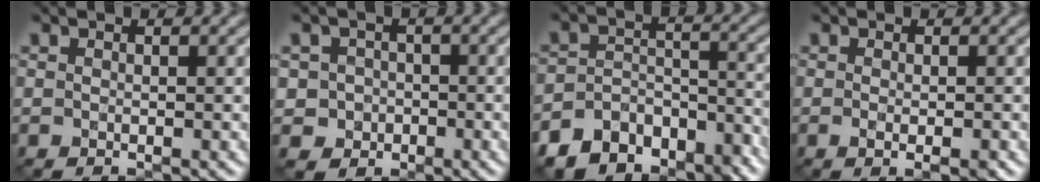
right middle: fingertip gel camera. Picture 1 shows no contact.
{"total": 2.8, "force": [-0.6, 2.7, 0.5], "torque": [0.009, 0.000, -0.011]}
{"total": 10.2, "force": [-8.3, 5.5, 2.2], "torque": [-0.043, 0.000, -0.118]}
{"total": 1.8, "force": [-0.6, 0.3, 1.7], "torque": [-0.026, -0.005, -0.009]}